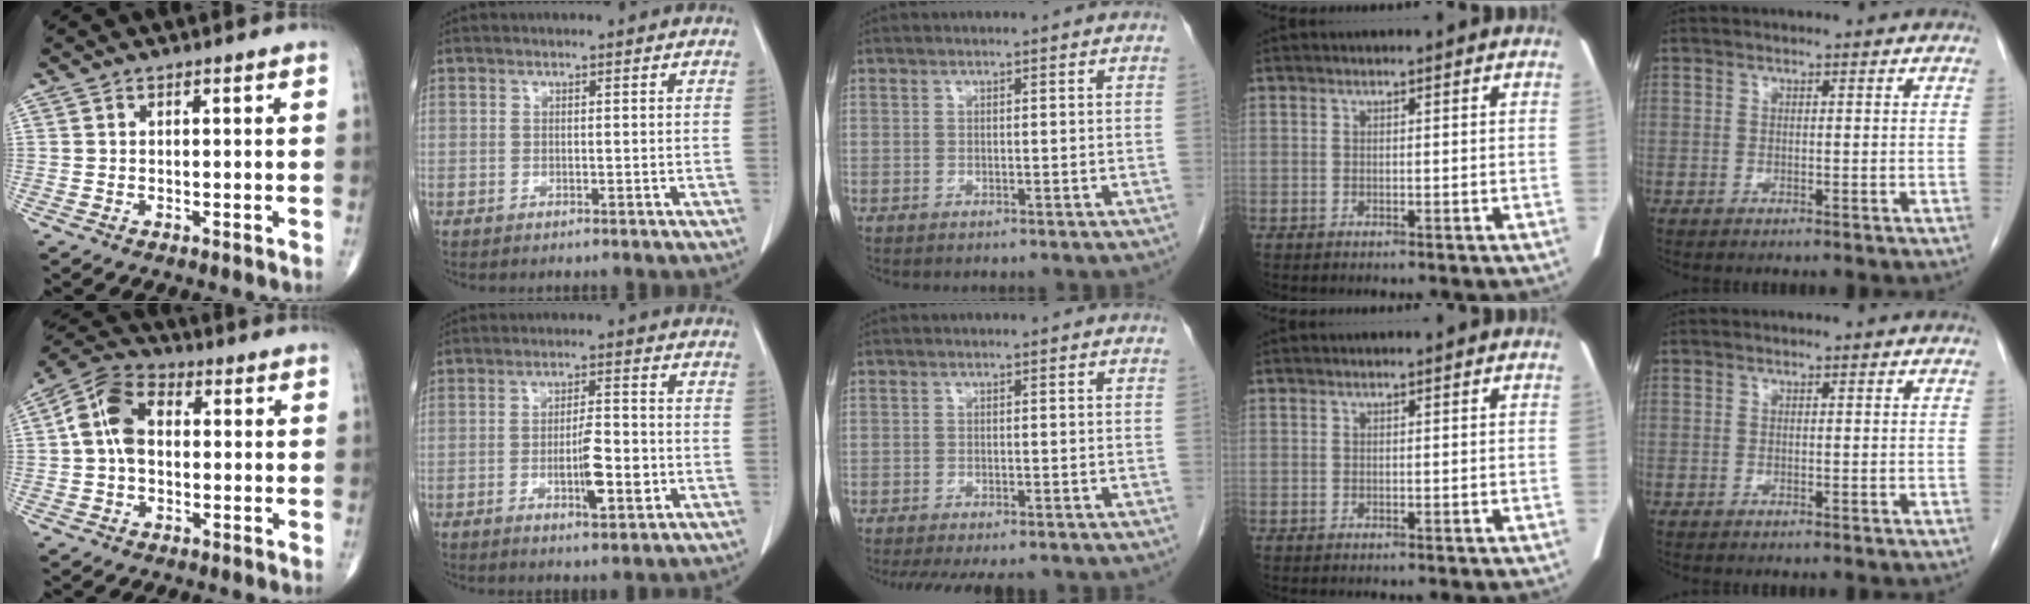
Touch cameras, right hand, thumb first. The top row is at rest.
{"thumb": {"total": 9.2, "force": [0.5, 6.1, 6.9], "torque": [-0.130, 0.030, -0.001]}, "index": {"total": 7.1, "force": [-1.9, 1.7, 6.6], "torque": [-0.111, -0.002, -0.029]}, "middle": {"total": 8.4, "force": [-7.0, 2.3, 4.1], "torque": [-0.056, -0.013, -0.094]}}